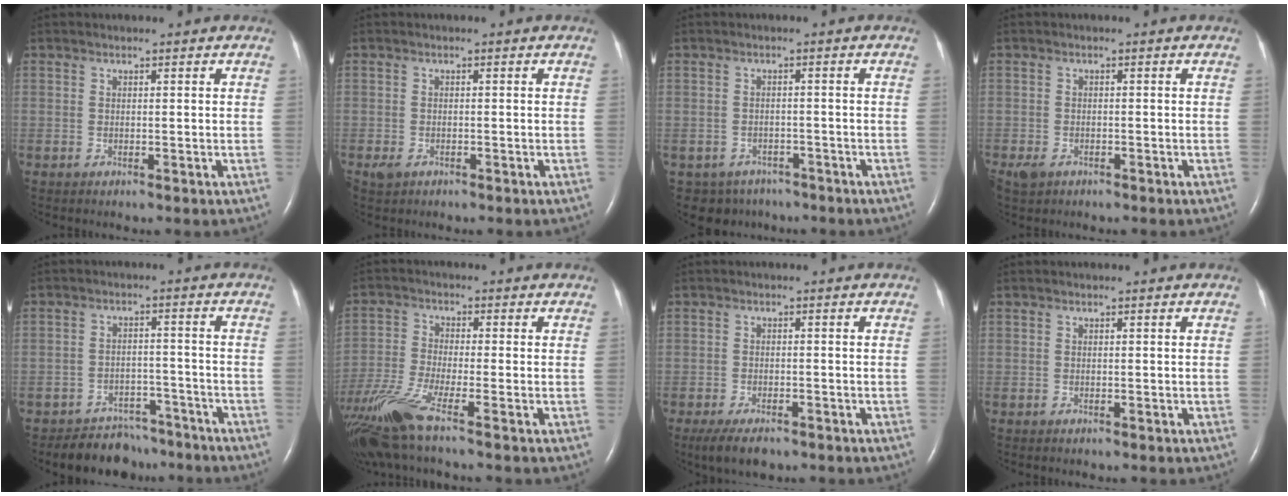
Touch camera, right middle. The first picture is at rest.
{"total": 1.5, "force": [-0.9, 1.0, 0.7], "torque": [-0.018, 0.001, -0.009]}
{"total": 5.1, "force": [-3.8, 3.4, 0.0], "torque": [0.000, 0.009, -0.049]}
{"total": 2.7, "force": [-1.8, 1.6, 1.2], "torque": [-0.028, -0.002, -0.027]}
{"total": 7.3, "force": [-6.5, 3.4, 0.1], "torque": [0.010, 0.015, -0.097]}
{"total": 10.0, "force": [-6.6, 0.4, 7.5], "torque": [-0.162, -0.028, -0.129]}
{"total": 5.1, "force": [-3.7, 1.9, 3.0], "torque": [-0.056, -0.009, -0.059]}
{"total": 0.0}